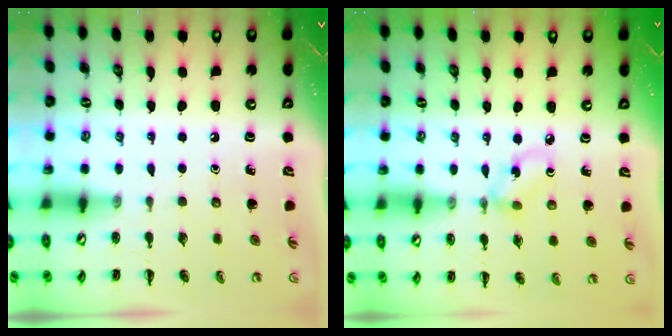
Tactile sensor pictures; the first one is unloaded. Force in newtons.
{"total": 2.9, "press": 2.8, "slide": 0.6}